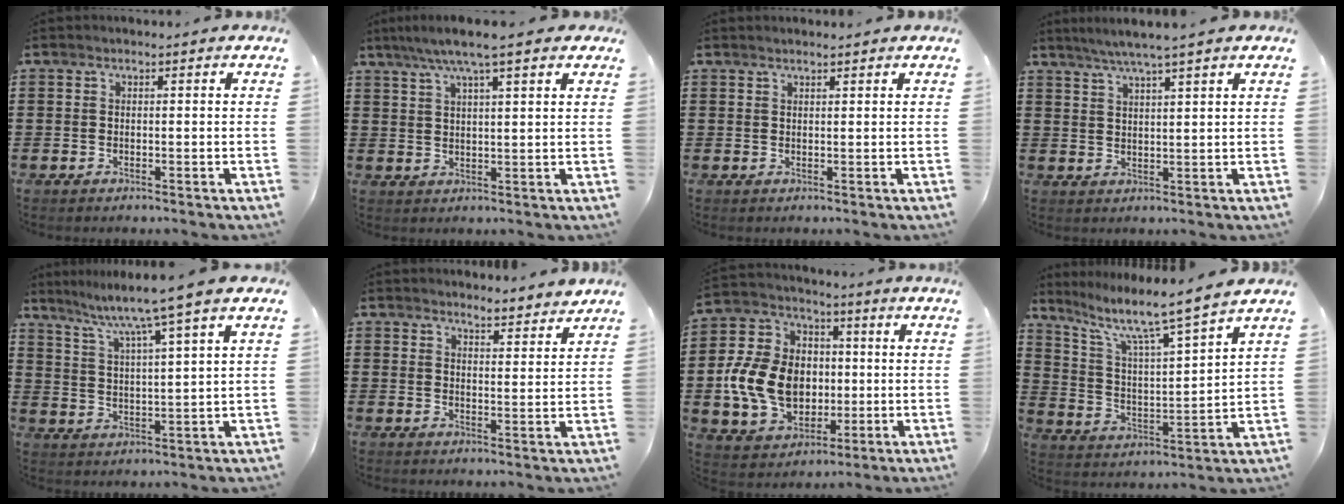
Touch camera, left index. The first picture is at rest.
{"total": 6.2, "force": [4.5, 0.6, 4.2], "torque": [-0.091, -0.004, 0.079]}
{"total": 0.9, "force": [0.8, 0.0, 0.3], "torque": [-0.007, -0.001, 0.016]}
{"total": 4.0, "force": [3.3, -0.7, 2.2], "torque": [-0.050, -0.009, 0.058]}
{"total": 6.6, "force": [5.1, -1.2, 4.0], "torque": [-0.097, -0.033, 0.078]}
{"total": 3.8, "force": [3.8, 0.4, 0.4], "torque": [-0.013, -0.015, 0.068]}
{"total": 12.8, "force": [-1.0, 10.3, 7.5], "torque": [-0.197, 0.027, -0.016]}
{"total": 7.4, "force": [6.0, 0.1, 4.3], "torque": [-0.109, -0.042, 0.093]}